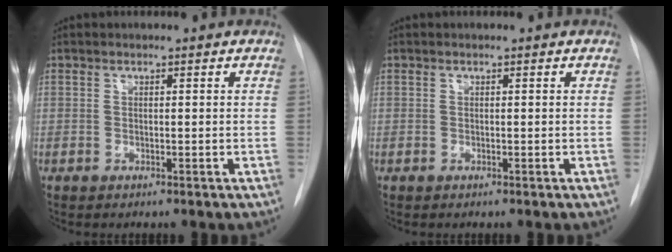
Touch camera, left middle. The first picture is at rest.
{"total": 0.0}